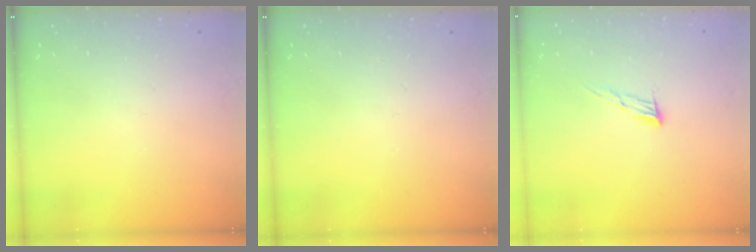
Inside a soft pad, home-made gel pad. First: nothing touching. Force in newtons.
{"total": 0.0}
{"total": 7.3, "press": 7.2, "slide": 1.2}